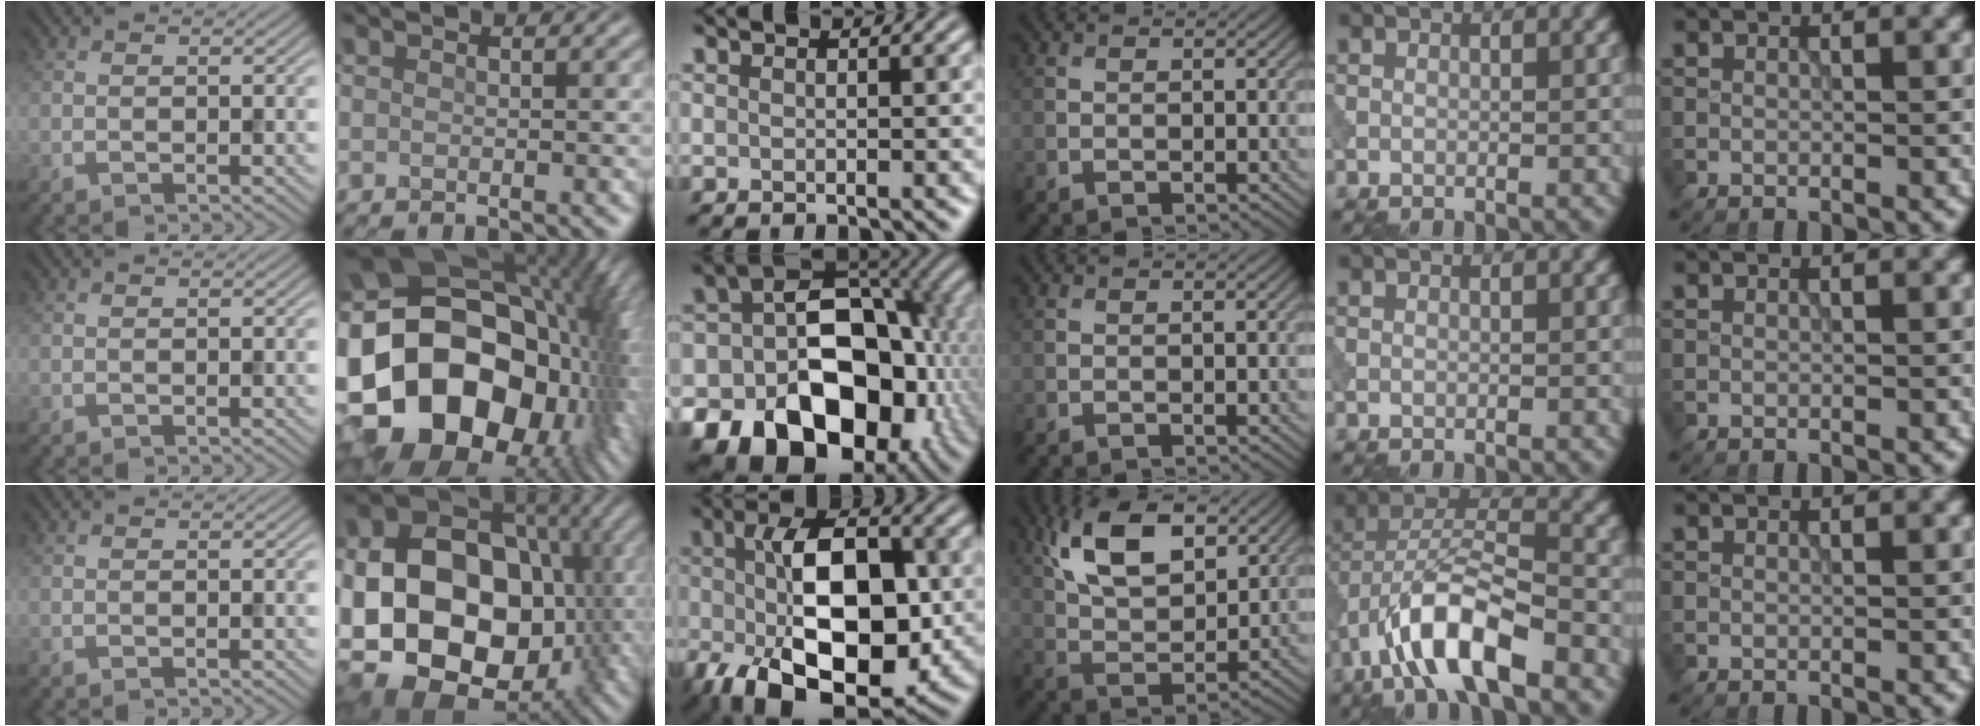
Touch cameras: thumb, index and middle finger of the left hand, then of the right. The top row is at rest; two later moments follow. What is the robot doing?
{"motion": "insert", "object": "peg toy"}